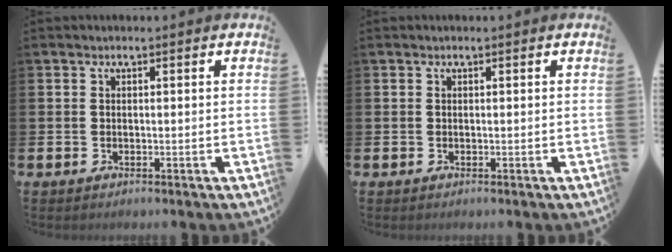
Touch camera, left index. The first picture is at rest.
{"total": 0.0}